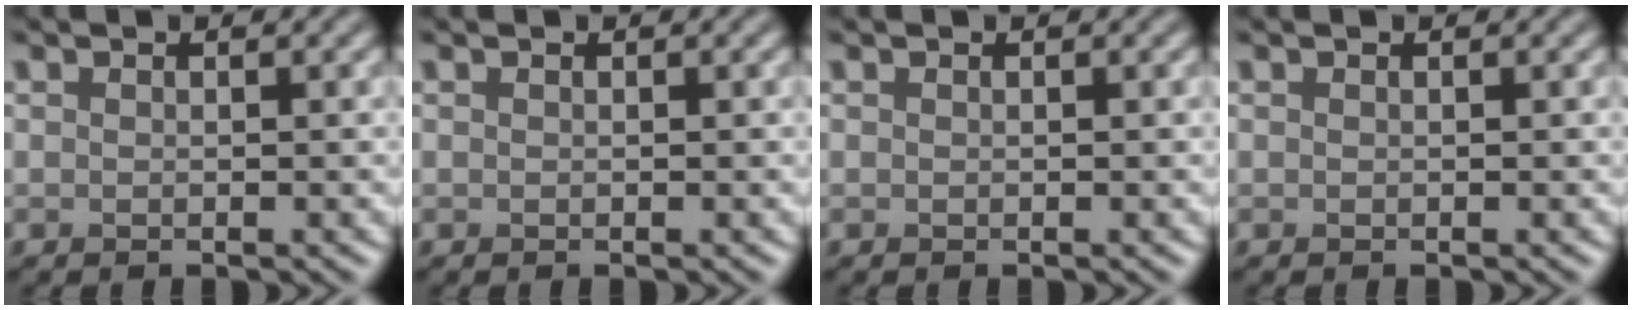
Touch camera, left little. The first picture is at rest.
{"total": 0.0}
{"total": 0.0}
{"total": 0.0}